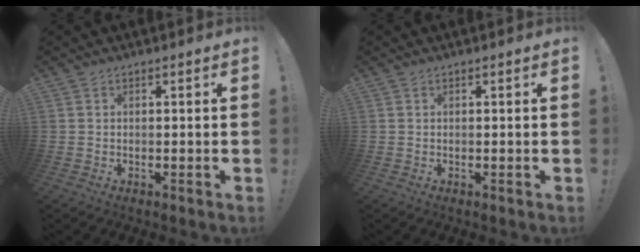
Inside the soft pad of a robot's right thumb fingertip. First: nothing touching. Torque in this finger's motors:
{"motor_torque": [-0.07, 0.22, -0.02, 0.04, 0.00]}